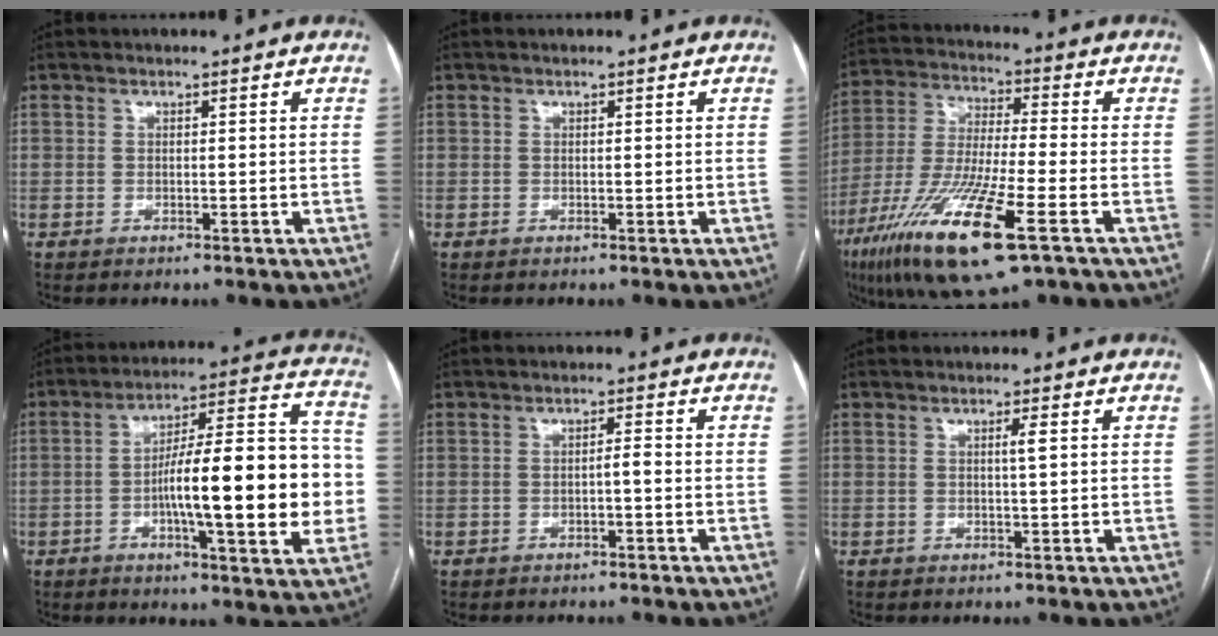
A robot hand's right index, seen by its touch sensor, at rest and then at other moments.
{"total": 0.0}
{"total": 17.9, "force": [-8.9, 1.9, 15.5], "torque": [-0.330, -0.043, -0.161]}
{"total": 21.0, "force": [-3.0, 3.6, 20.5], "torque": [-0.278, 0.028, -0.044]}
{"total": 1.1, "force": [-0.4, 0.1, 1.0], "torque": [-0.015, 0.002, -0.007]}
{"total": 1.2, "force": [0.4, -0.3, 1.1], "torque": [-0.020, 0.000, 0.005]}